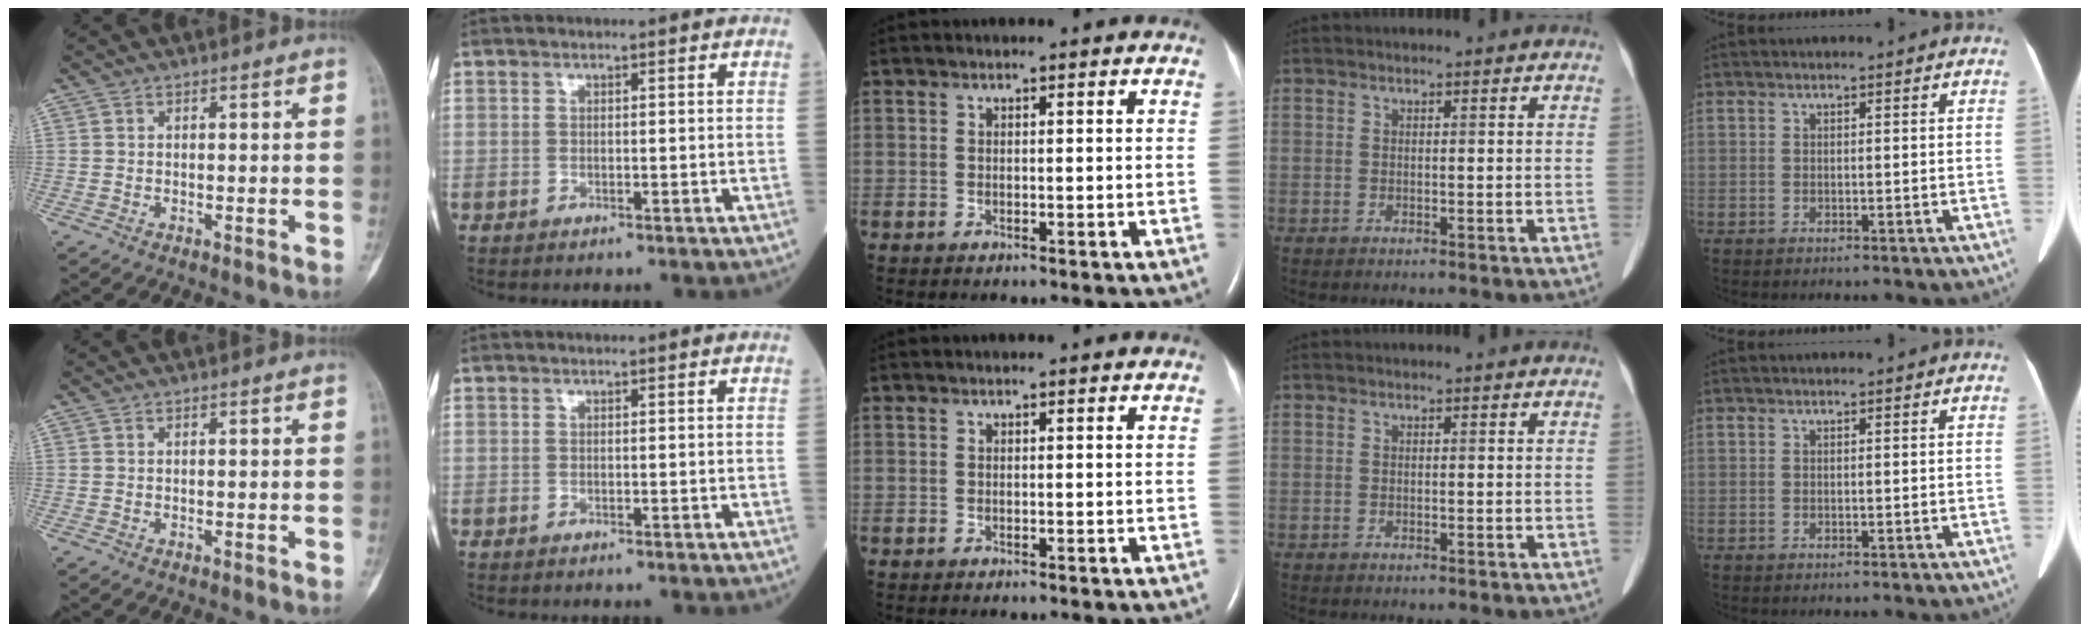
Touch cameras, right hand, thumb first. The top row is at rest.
{}